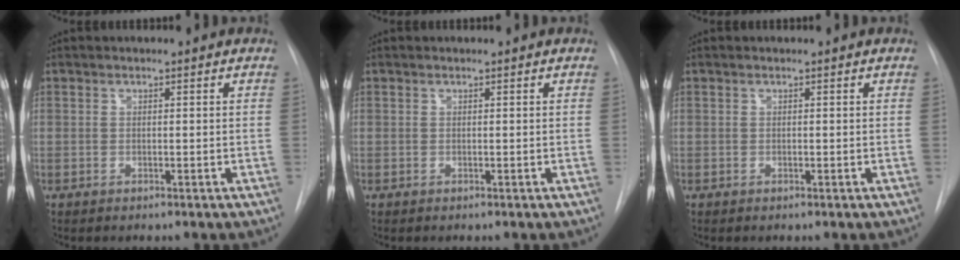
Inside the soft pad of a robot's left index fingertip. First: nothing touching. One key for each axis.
{"total": 0.0}
{"total": 0.0}